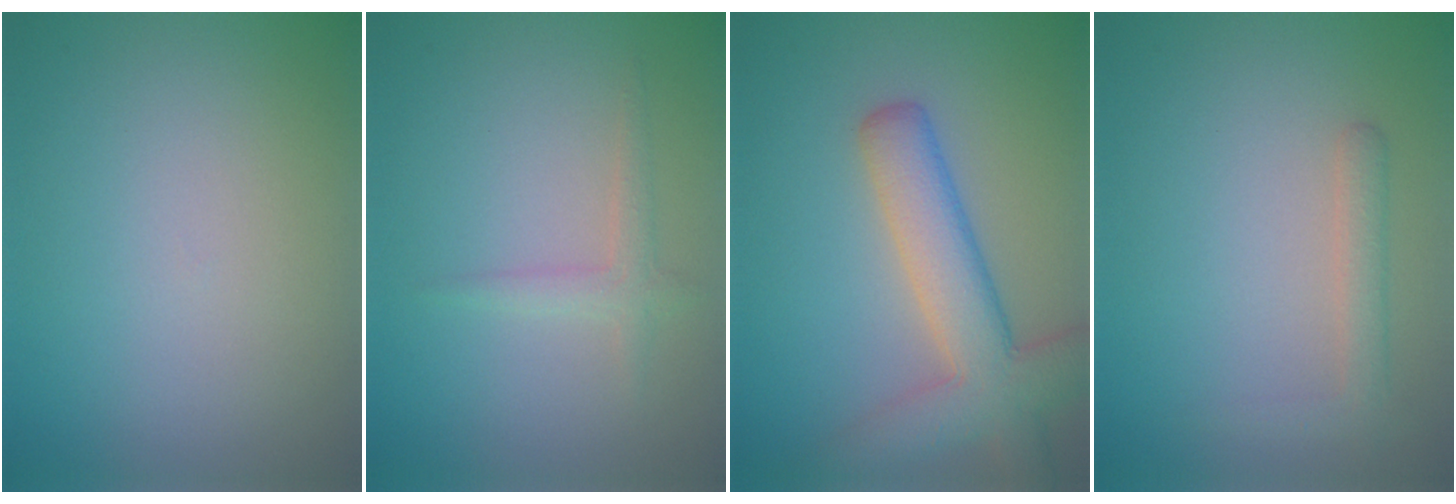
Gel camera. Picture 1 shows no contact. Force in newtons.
{"total": 1.5, "press": 1.5, "slide": 0.0}
{"total": 6.9, "press": 6.9, "slide": 0.5}
{"total": 1.9, "press": 1.9, "slide": 0.1}